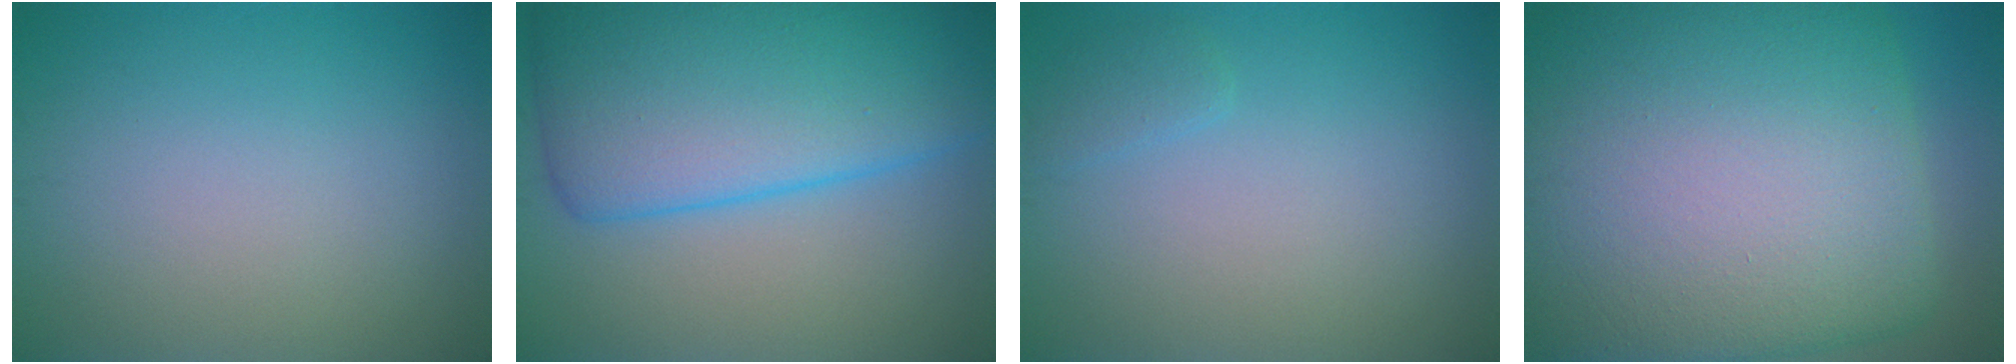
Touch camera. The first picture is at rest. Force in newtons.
{"total": 12.2, "press": 12.1, "slide": 0.4}
{"total": 1.0, "press": 1.0, "slide": 0.0}
{"total": 21.4, "press": 21.4, "slide": 0.5}